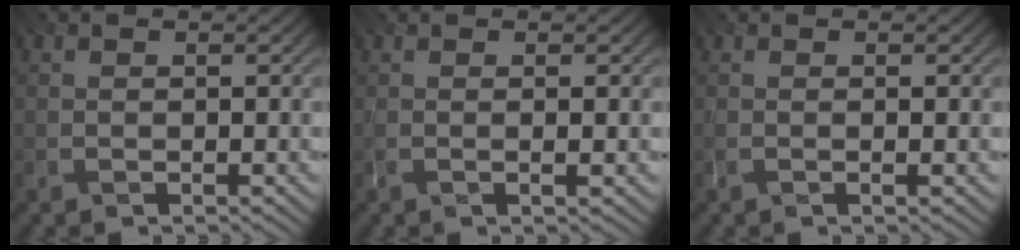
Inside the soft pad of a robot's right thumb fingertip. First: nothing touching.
{"total": 1.1, "force": [0.4, -0.1, 1.0], "torque": [-0.012, -0.001, -0.002]}
{"total": 0.5, "force": [0.2, -0.2, 0.5], "torque": [-0.006, 0.001, -0.001]}